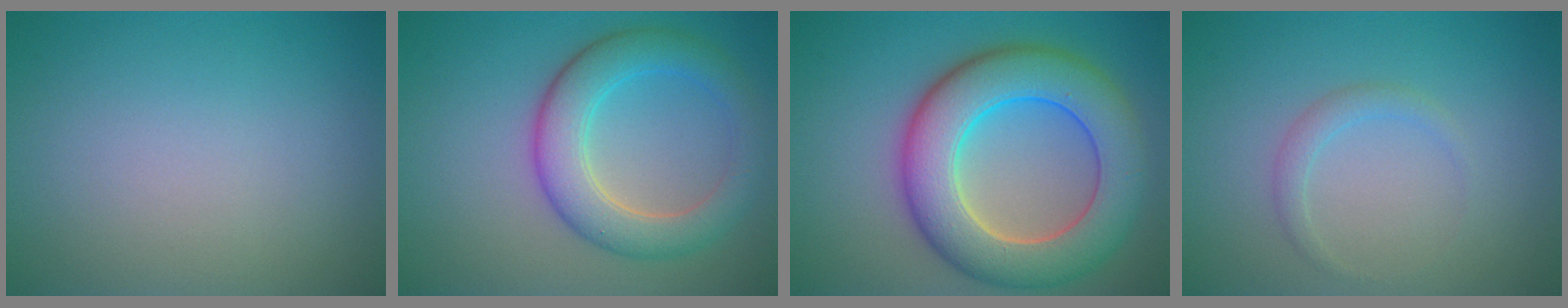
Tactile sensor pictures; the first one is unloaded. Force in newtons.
{"total": 5.7, "press": 5.7, "slide": 0.1}
{"total": 10.0, "press": 9.9, "slide": 0.5}
{"total": 1.3, "press": 1.3, "slide": 0.1}